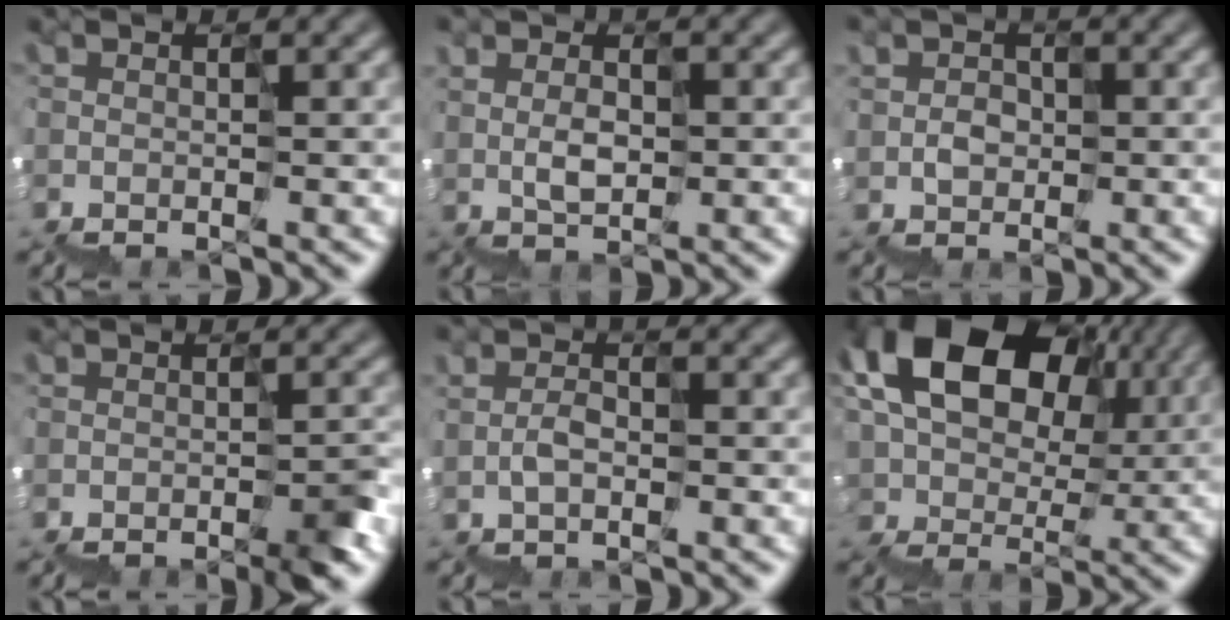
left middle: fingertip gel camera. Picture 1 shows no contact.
{"total": 1.6, "force": [1.5, 0.5, 0.0], "torque": [0.006, 0.012, 0.035]}
{"total": 1.6, "force": [0.5, 1.5, -0.1], "torque": [0.011, 0.013, 0.011]}
{"total": 4.5, "force": [-2.7, 1.4, 3.4], "torque": [-0.042, -0.009, -0.039]}
{"total": 0.8, "force": [0.6, 0.2, -0.4], "torque": [0.010, 0.012, 0.011]}
{"total": 15.9, "force": [6.5, 10.9, 9.5], "torque": [-0.150, 0.049, 0.115]}